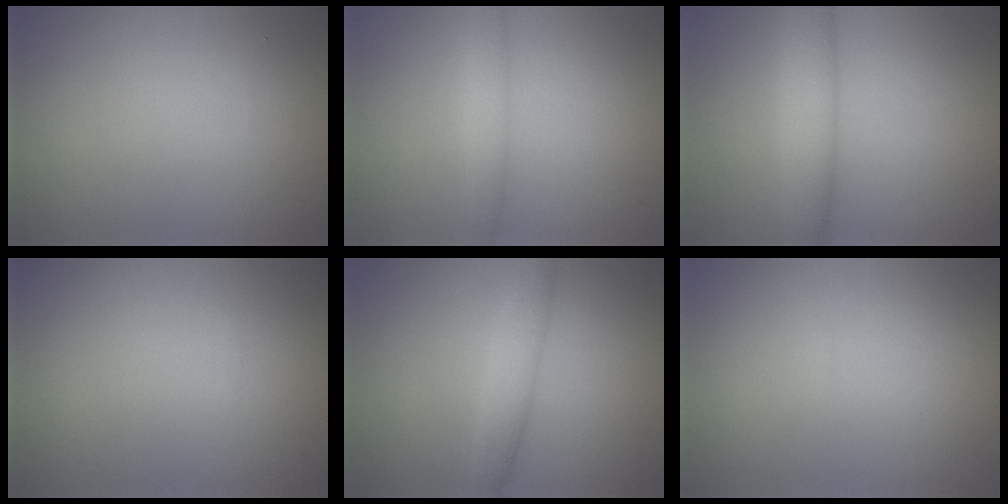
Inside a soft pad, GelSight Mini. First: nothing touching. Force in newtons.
{"total": 1.8, "press": 1.8, "slide": 0.1}
{"total": 4.1, "press": 4.1, "slide": 0.1}
{"total": 0.0}
{"total": 2.9, "press": 2.9, "slide": 0.2}
{"total": 0.0}